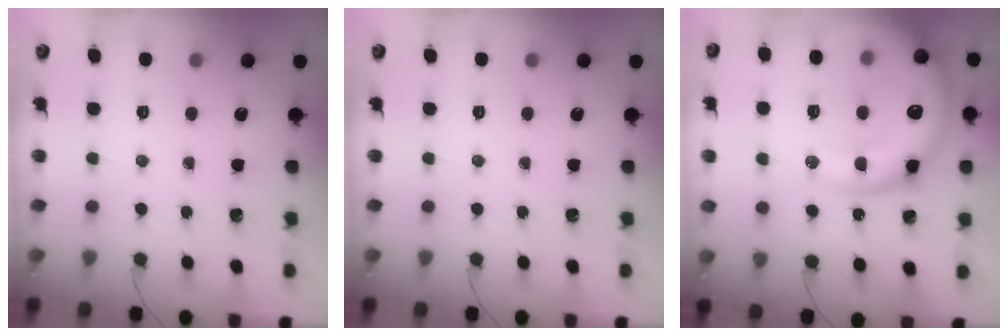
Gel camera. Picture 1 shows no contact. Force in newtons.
{"total": 0.0}
{"total": 22.2, "press": 22.0, "slide": 3.1}